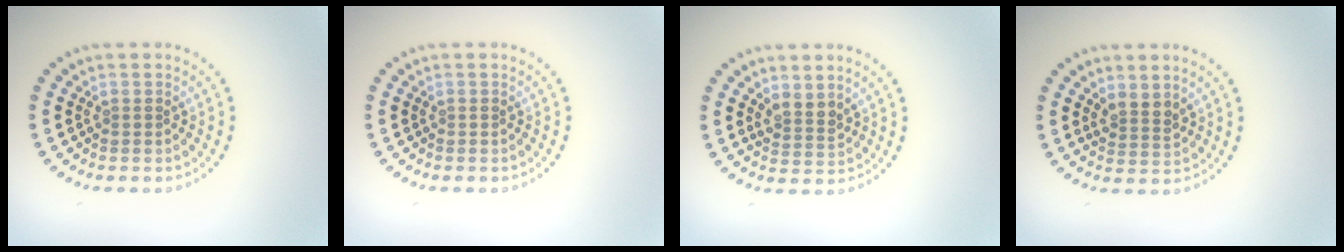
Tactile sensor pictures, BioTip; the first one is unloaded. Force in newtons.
{"total": 0.0}
{"total": 2.0, "press": 1.7, "slide": 1.2}
{"total": 1.9, "press": 1.6, "slide": 1.0}